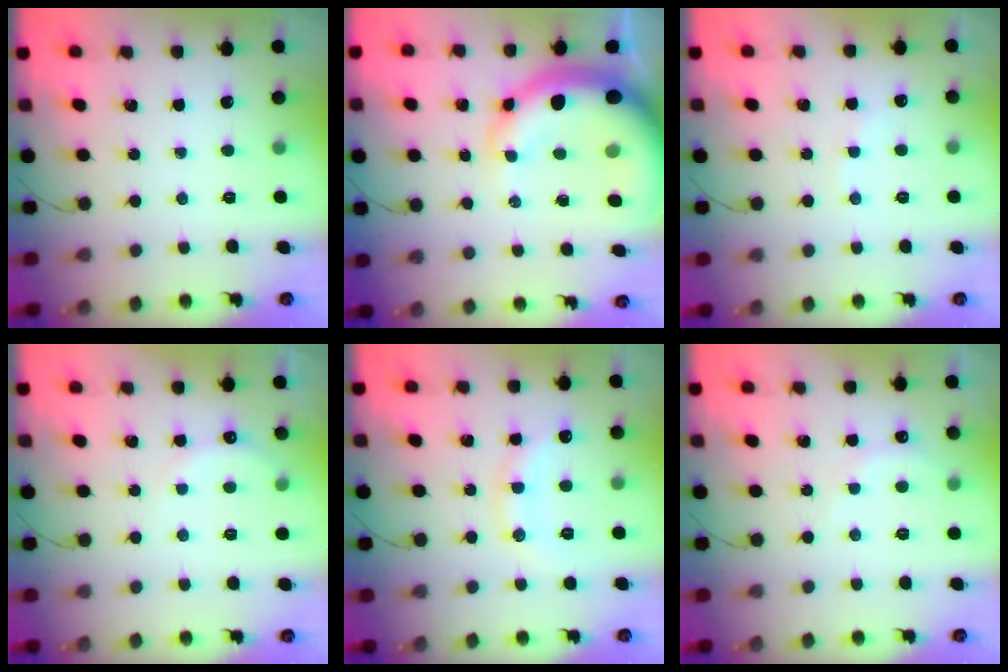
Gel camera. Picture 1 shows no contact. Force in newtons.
{"total": 16.2, "press": 15.5, "slide": 4.6}
{"total": 6.0, "press": 5.9, "slide": 1.1}
{"total": 6.8, "press": 6.8, "slide": 1.1}
{"total": 11.5, "press": 11.5, "slide": 0.7}
{"total": 6.8, "press": 6.7, "slide": 1.2}